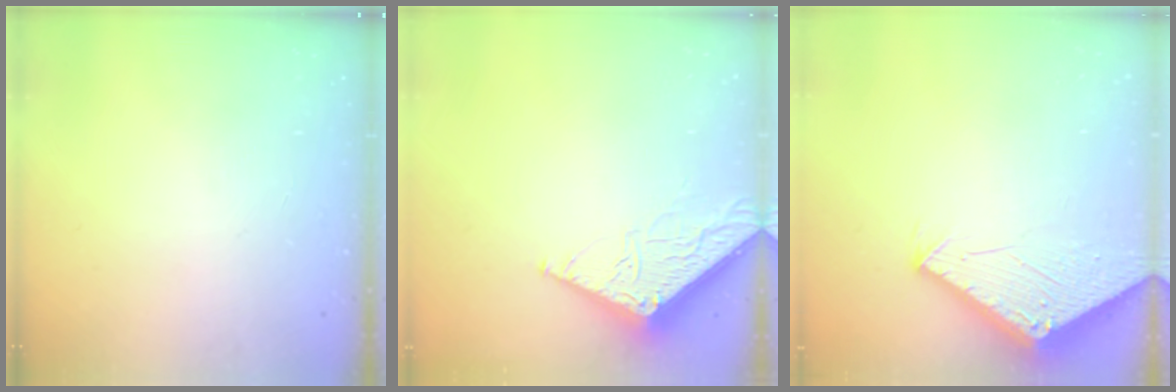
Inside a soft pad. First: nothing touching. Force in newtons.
{"total": 6.4, "press": 6.4, "slide": 0.8}
{"total": 2.9, "press": 2.9, "slide": 0.1}